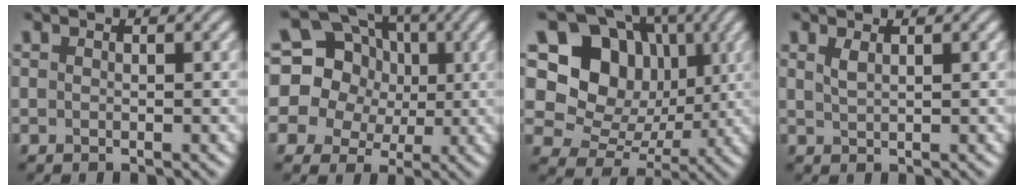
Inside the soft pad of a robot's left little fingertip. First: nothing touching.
{"total": 16.8, "force": [4.4, 14.9, 6.4], "torque": [-0.150, 0.041, 0.053]}
{"total": 13.3, "force": [4.0, 10.9, 6.5], "torque": [-0.136, 0.038, 0.060]}
{"total": 1.0, "force": [0.6, 0.3, 0.8], "torque": [-0.019, 0.001, 0.014]}